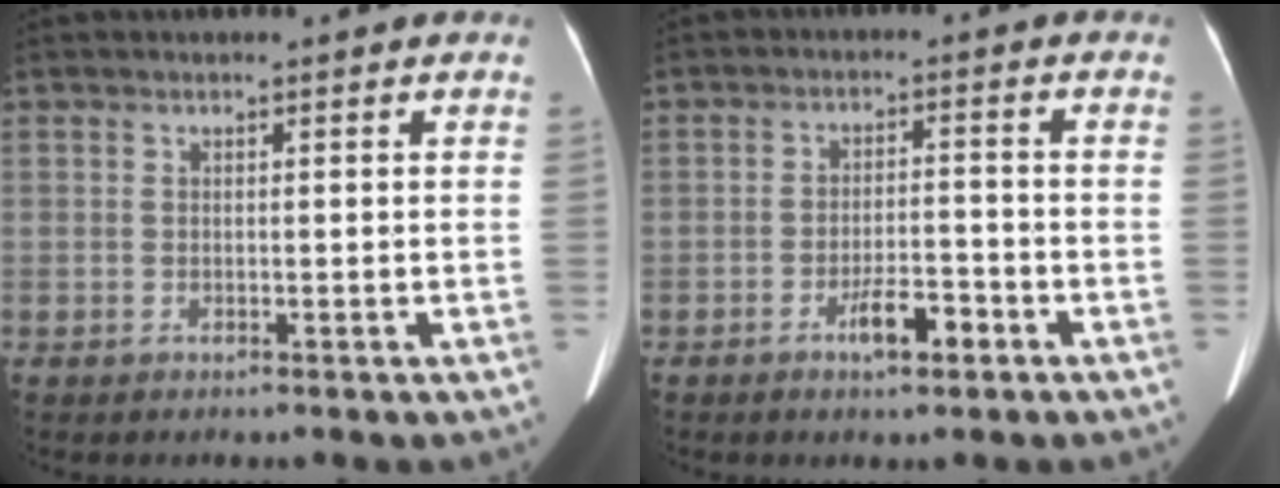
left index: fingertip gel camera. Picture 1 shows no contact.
{"total": 4.8, "force": [-2.8, 1.2, 3.7], "torque": [-0.066, 0.001, -0.047]}